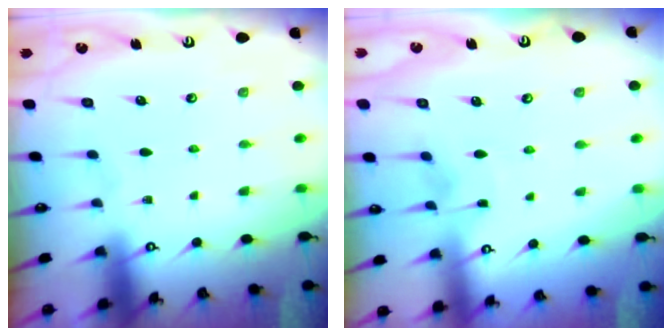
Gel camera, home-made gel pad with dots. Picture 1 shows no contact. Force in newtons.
{"total": 2.6, "press": 2.6, "slide": 0.2}